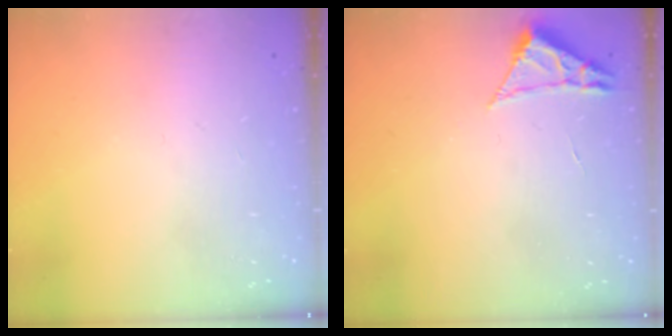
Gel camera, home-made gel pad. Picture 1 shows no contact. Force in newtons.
{"total": 2.3, "press": 2.3, "slide": 0.4}